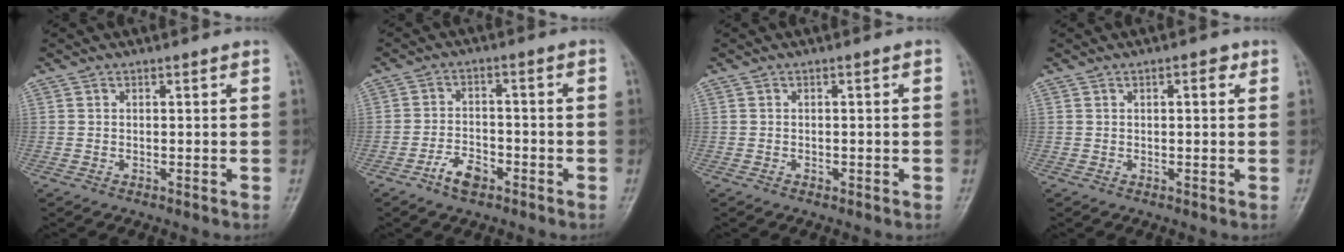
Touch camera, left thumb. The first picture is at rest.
{"total": 5.3, "force": [-3.3, 2.6, 3.1], "torque": [-0.051, 0.023, -0.061]}
{"total": 0.8, "force": [-0.4, 0.5, 0.4], "torque": [-0.006, 0.009, -0.006]}
{"total": 2.1, "force": [0.8, 0.9, 1.8], "torque": [-0.021, 0.002, 0.008]}